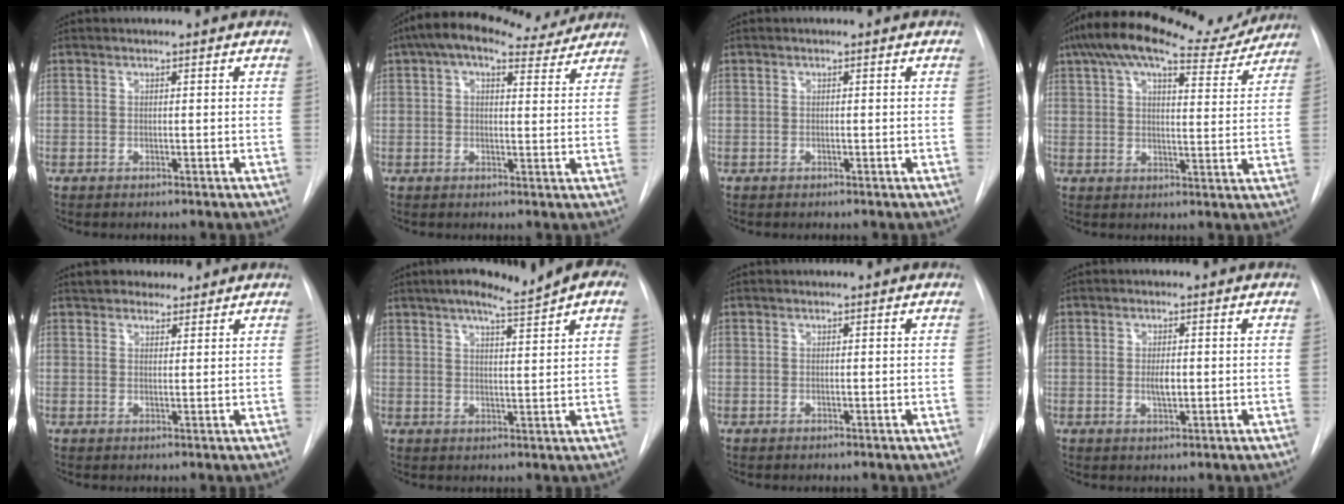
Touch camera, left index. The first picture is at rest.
{"total": 11.1, "force": [8.8, 3.9, 5.5], "torque": [-0.083, 0.040, 0.117]}
{"total": 0.0}
{"total": 17.7, "force": [15.2, 4.2, 8.1], "torque": [-0.131, 0.030, 0.207]}
{"total": 5.1, "force": [4.4, 2.3, 1.3], "torque": [-0.009, 0.022, 0.070]}
{"total": 10.3, "force": [7.3, 1.2, 7.2], "torque": [-0.101, 0.019, 0.092]}
{"total": 0.0}
{"total": 2.4, "force": [-0.1, 0.9, 2.2], "torque": [-0.042, -0.001, 0.000]}